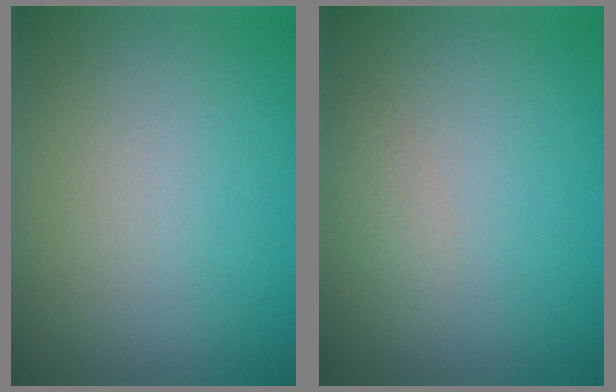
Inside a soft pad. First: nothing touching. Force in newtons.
{"total": 1.1, "press": 1.1, "slide": 0.0}